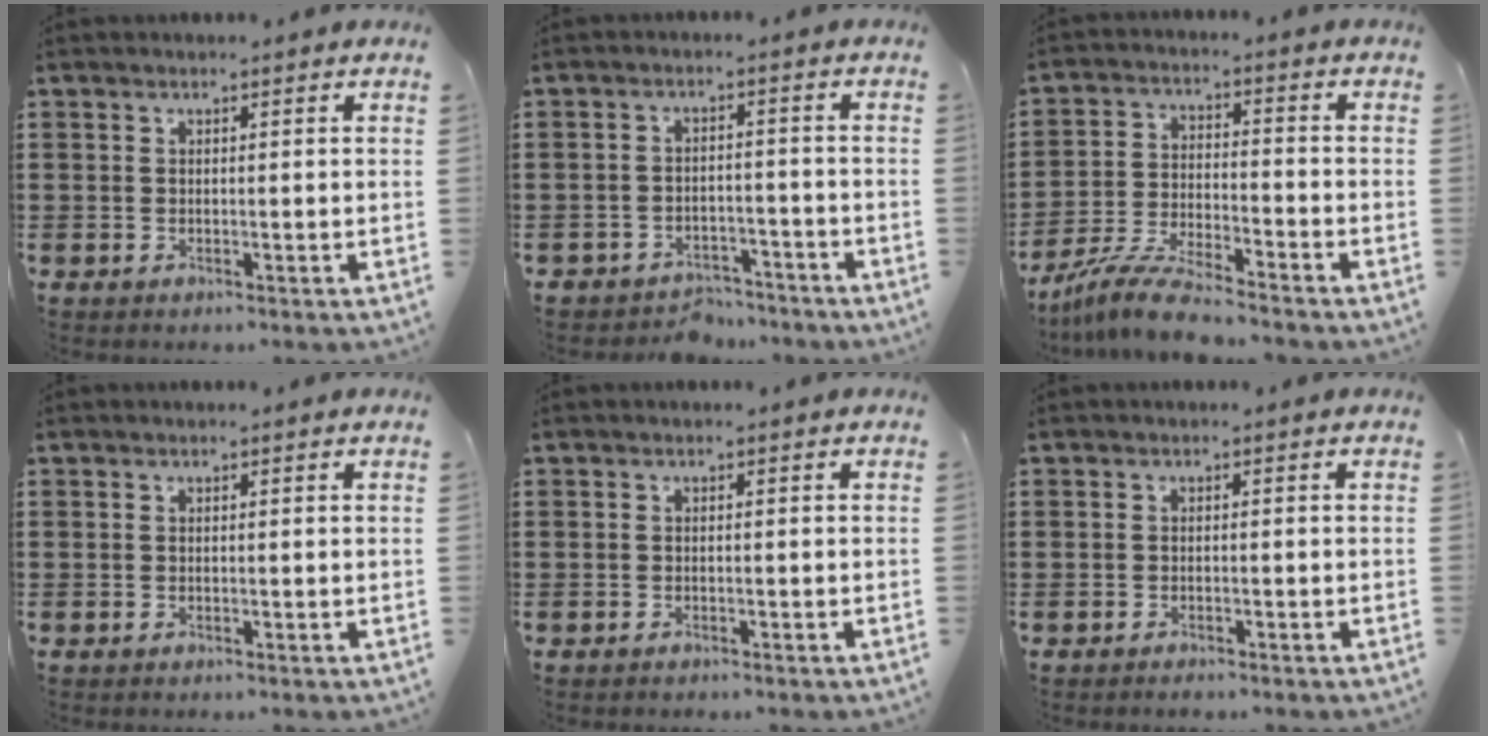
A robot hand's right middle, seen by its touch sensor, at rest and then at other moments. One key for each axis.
{"total": 3.8, "fx": -3.7, "fy": 1.0, "fz": -0.2, "tx": -0.004, "ty": 0.002, "tz": -0.080}
{"total": 8.0, "fx": -7.4, "fy": 0.5, "fz": 3.2, "tx": -0.069, "ty": 0.002, "tz": -0.144}
{"total": 0.0}
{"total": 0.7, "fx": -0.7, "fy": 0.3, "fz": 0.0, "tx": 0.001, "ty": 0.003, "tz": -0.015}
{"total": 0.9, "fx": -0.9, "fy": 0.3, "fz": -0.1, "tx": 0.000, "ty": 0.004, "tz": -0.021}